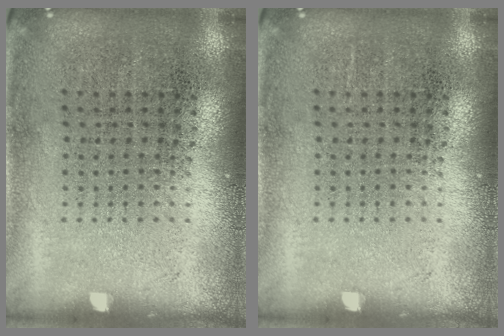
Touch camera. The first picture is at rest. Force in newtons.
{"total": 0.0}